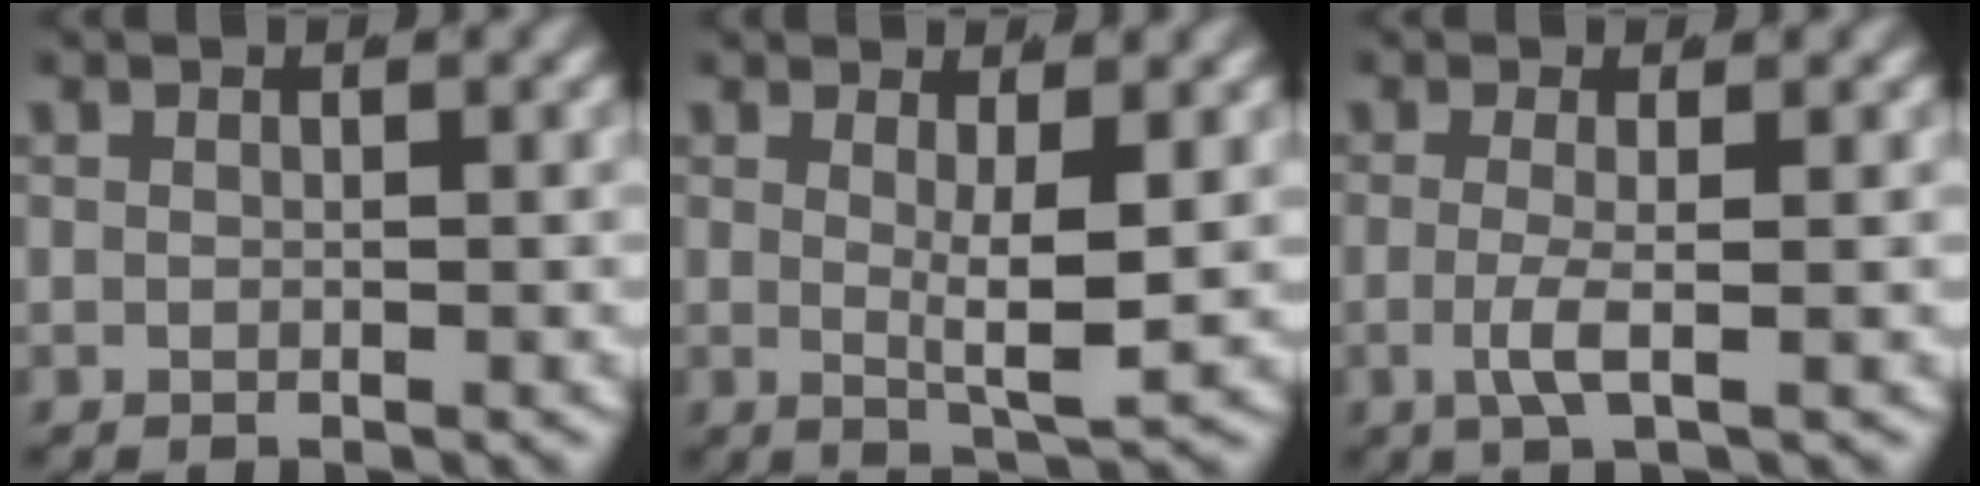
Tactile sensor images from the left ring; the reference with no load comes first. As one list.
[{"total": 3.5, "force": [0.6, 0.2, 3.5], "torque": [-0.061, -0.020, 0.018]}, {"total": 2.3, "force": [-0.6, 0.1, 2.3], "torque": [-0.061, -0.016, -0.003]}]